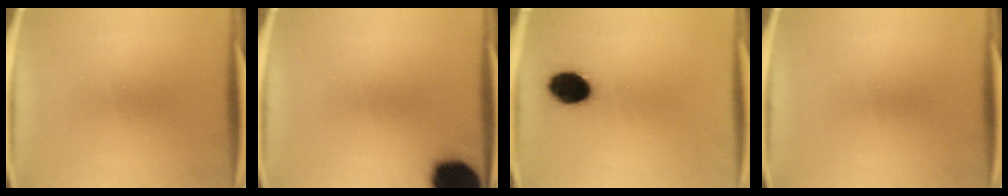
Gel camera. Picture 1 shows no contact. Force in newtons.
{"total": 17.5}
{"total": 9.4}
{"total": 0.0}